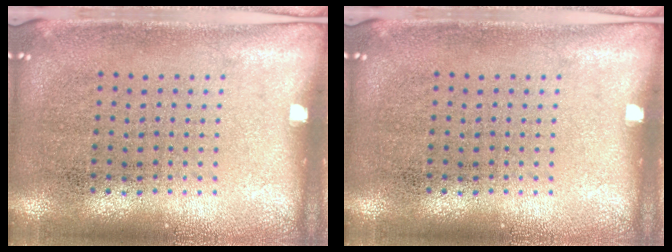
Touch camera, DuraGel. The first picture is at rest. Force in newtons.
{"total": 0.0}